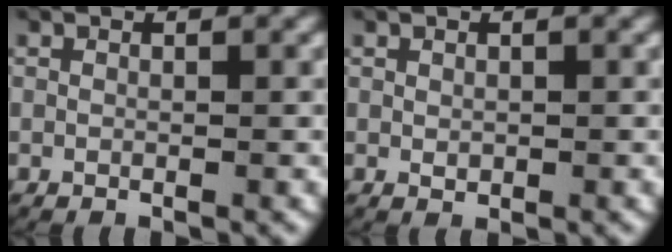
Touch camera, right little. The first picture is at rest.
{"total": 0.6, "force": [0.0, 0.5, 0.3], "torque": [-0.006, -0.001, 0.001]}